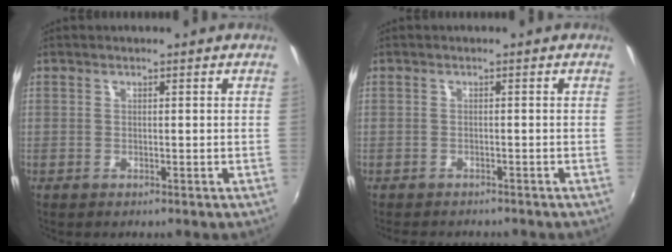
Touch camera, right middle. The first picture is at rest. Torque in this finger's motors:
{"motor_torque": [0.65, -0.55, 0.15, 0.06]}